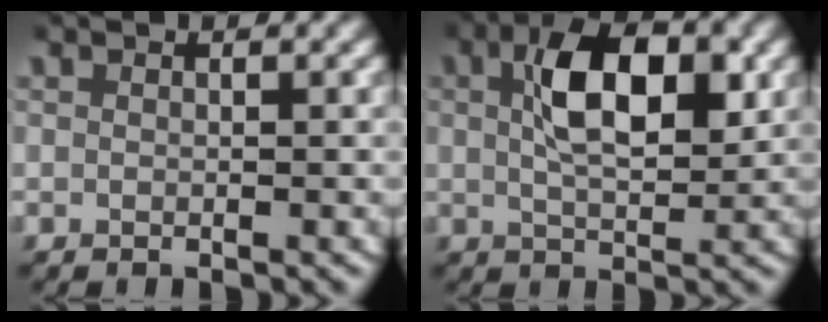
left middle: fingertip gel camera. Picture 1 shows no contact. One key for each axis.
{"total": 6.6, "fx": 1.5, "fy": 3.1, "fz": 5.6, "tx": -0.096, "ty": 0.003, "tz": 0.020}